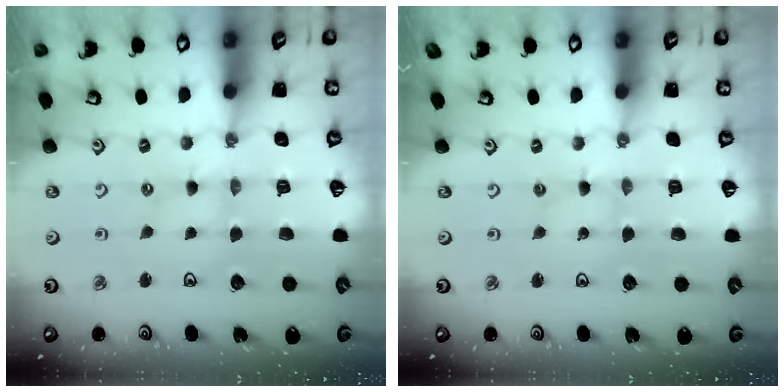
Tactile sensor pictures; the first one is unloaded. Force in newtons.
{"total": 0.9, "press": 0.8, "slide": 0.1}